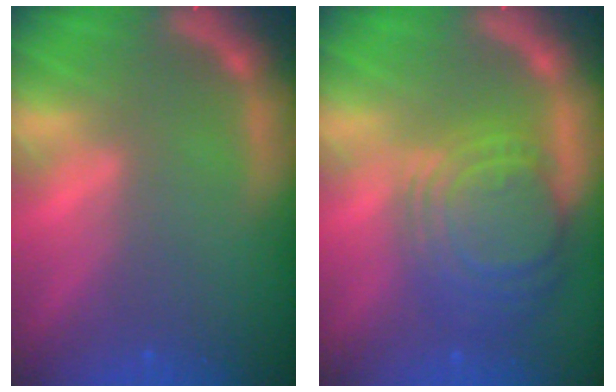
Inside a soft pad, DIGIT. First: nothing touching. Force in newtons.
{"total": 10.0}